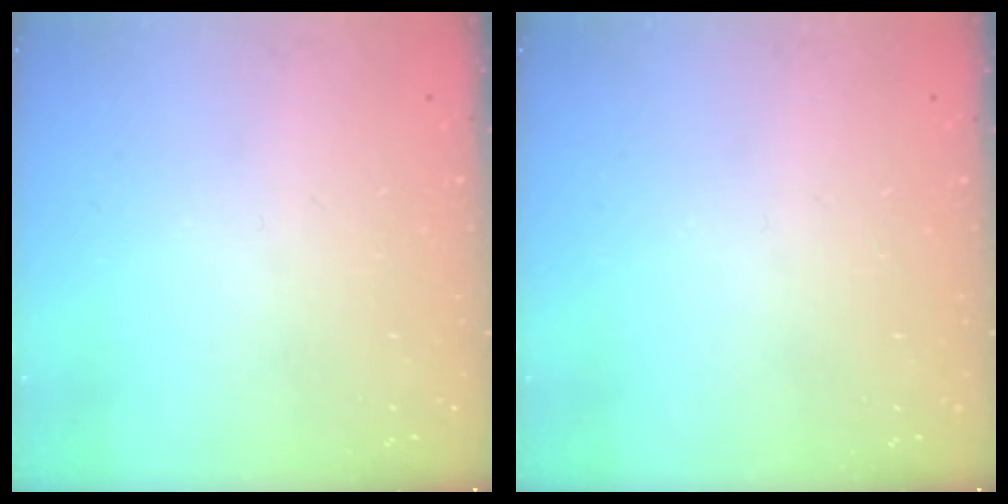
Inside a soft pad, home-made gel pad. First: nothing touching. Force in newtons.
{"total": 0.0}